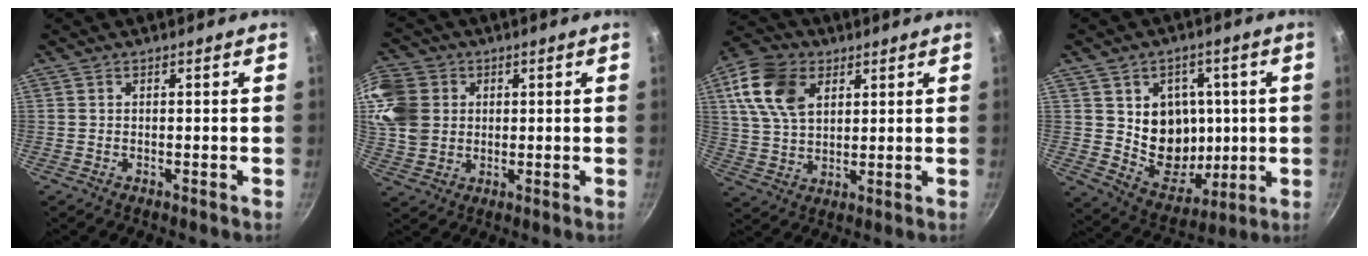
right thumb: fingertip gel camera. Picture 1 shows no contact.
{"total": 15.9, "force": [3.9, 13.4, 7.6], "torque": [-0.173, 0.007, 0.073]}
{"total": 13.1, "force": [4.9, 8.8, 8.4], "torque": [-0.143, -0.005, 0.088]}
{"total": 13.8, "force": [1.2, 12.0, 6.7], "torque": [-0.053, -0.016, 0.035]}